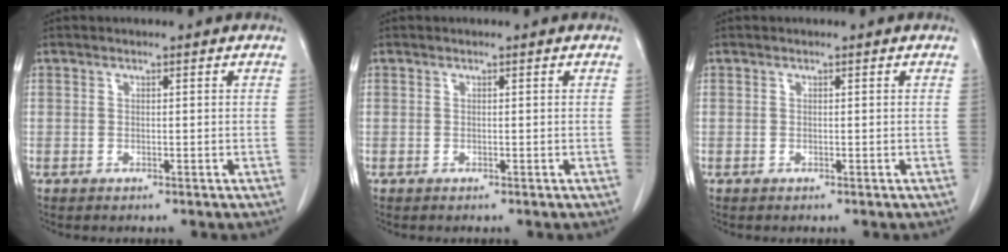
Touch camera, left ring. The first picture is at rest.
{"total": 0.0}
{"total": 0.0}